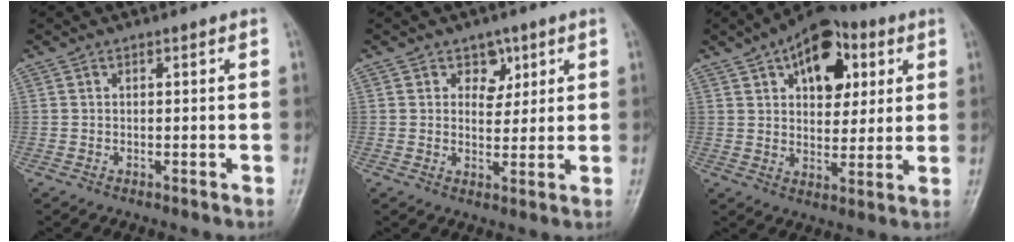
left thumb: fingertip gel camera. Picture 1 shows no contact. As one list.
[{"total": 4.6, "force": [2.1, 3.5, 2.0], "torque": [0.005, -0.009, 0.030]}, {"total": 14.9, "force": [6.0, 8.9, 10.3], "torque": [-0.106, -0.005, 0.091]}]